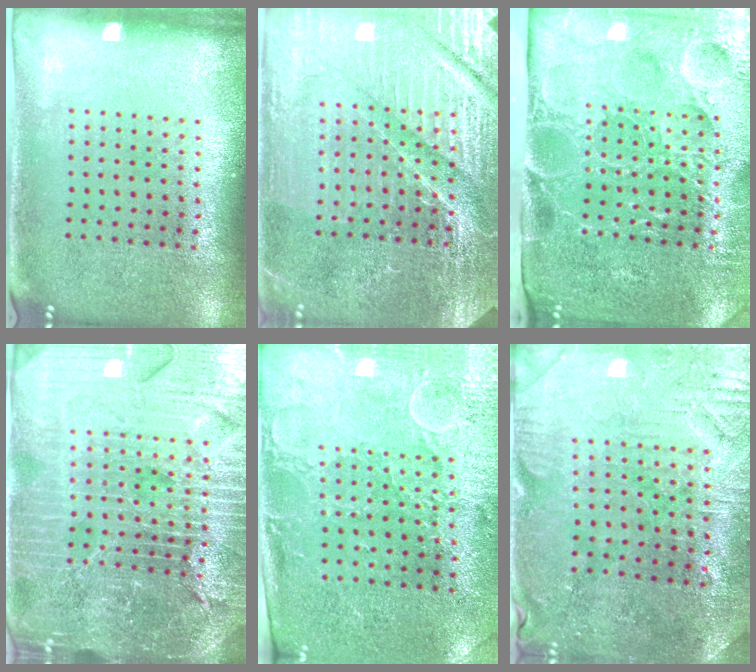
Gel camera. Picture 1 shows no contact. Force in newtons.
{"total": 4.8, "press": 4.6, "slide": 1.6}
{"total": 5.0, "press": 4.2, "slide": 2.6}
{"total": 5.9, "press": 5.3, "slide": 2.8}
{"total": 3.0, "press": 2.6, "slide": 1.5}
{"total": 1.2, "press": 1.1, "slide": 0.4}